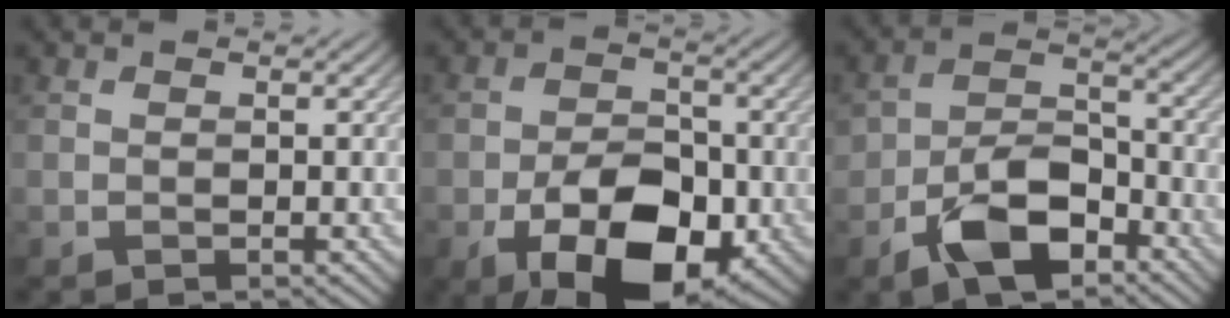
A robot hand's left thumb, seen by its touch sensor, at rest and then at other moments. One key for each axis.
{"total": 12.4, "fx": -5.2, "fy": 7.1, "fz": 8.7, "tx": -0.151, "ty": -0.021, "tz": -0.086}
{"total": 8.7, "fx": -4.9, "fy": 4.7, "fz": 5.5, "tx": -0.103, "ty": 0.004, "tz": -0.100}